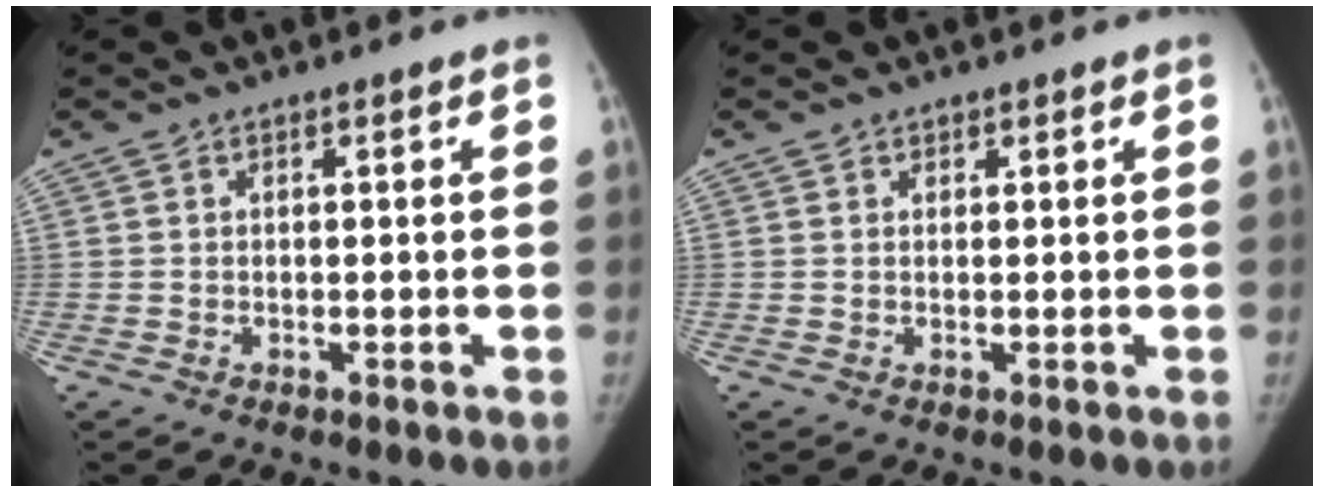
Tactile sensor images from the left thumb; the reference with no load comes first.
{"total": 0.8, "force": [0.6, 0.6, 0.0], "torque": [0.010, -0.003, 0.006]}